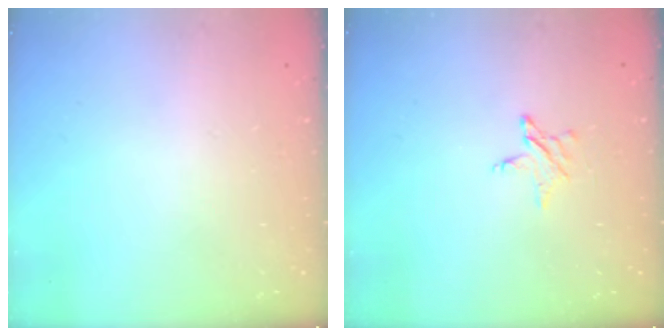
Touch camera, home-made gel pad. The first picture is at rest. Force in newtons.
{"total": 3.6, "press": 3.6, "slide": 0.3}